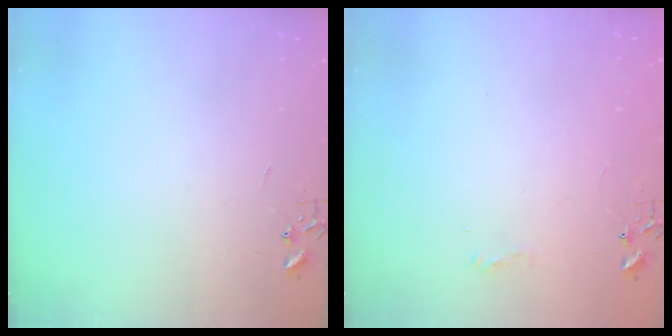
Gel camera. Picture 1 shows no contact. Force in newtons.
{"total": 5.9, "press": 5.9, "slide": 0.8}